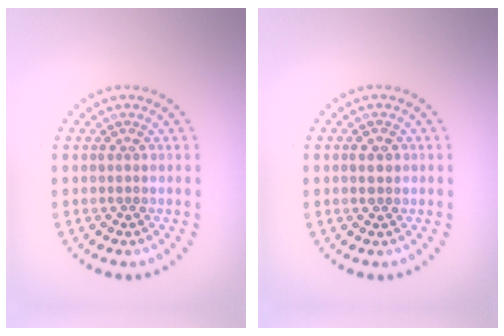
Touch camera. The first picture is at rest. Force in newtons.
{"total": 0.8, "press": 0.8, "slide": 0.2}